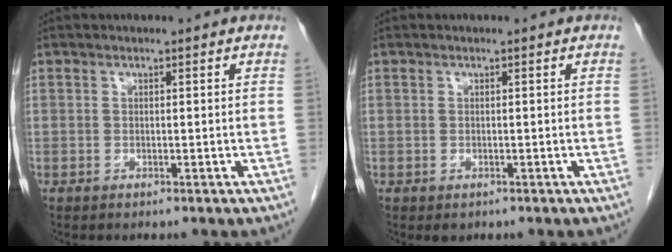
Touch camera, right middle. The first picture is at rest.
{"total": 0.7, "force": [-0.3, 0.5, 0.3], "torque": [-0.005, 0.001, 0.001]}